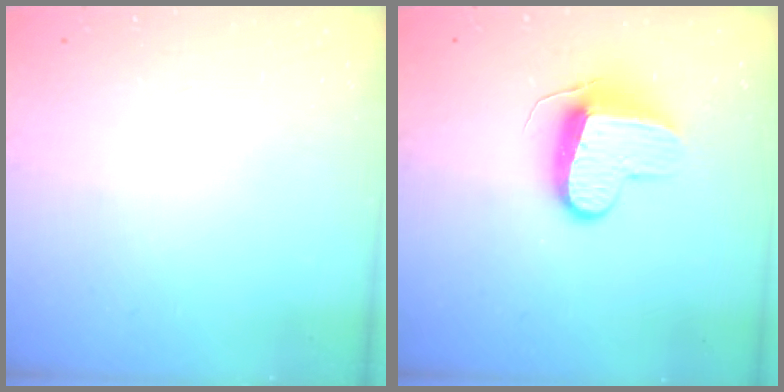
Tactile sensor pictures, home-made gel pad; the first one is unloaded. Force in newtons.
{"total": 9.9, "press": 9.9, "slide": 0.2}